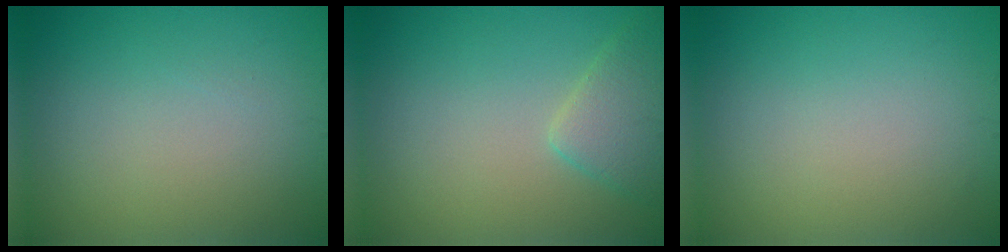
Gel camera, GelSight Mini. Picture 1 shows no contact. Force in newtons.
{"total": 2.8, "press": 2.8, "slide": 0.2}
{"total": 0.0}